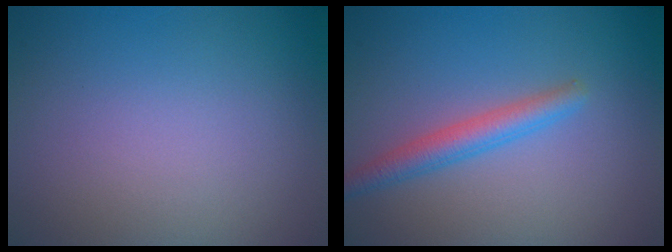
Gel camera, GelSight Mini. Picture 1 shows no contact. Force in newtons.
{"total": 2.5, "press": 2.5, "slide": 0.2}